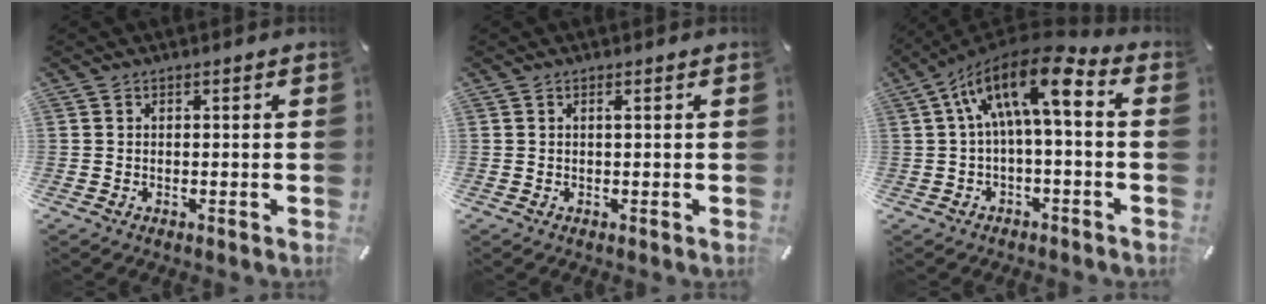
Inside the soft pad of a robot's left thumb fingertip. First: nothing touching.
{"total": 0.8, "force": [0.2, 0.0, 0.7], "torque": [-0.013, 0.000, 0.003]}
{"total": 15.1, "force": [3.0, 5.8, 13.6], "torque": [-0.244, -0.007, 0.049]}